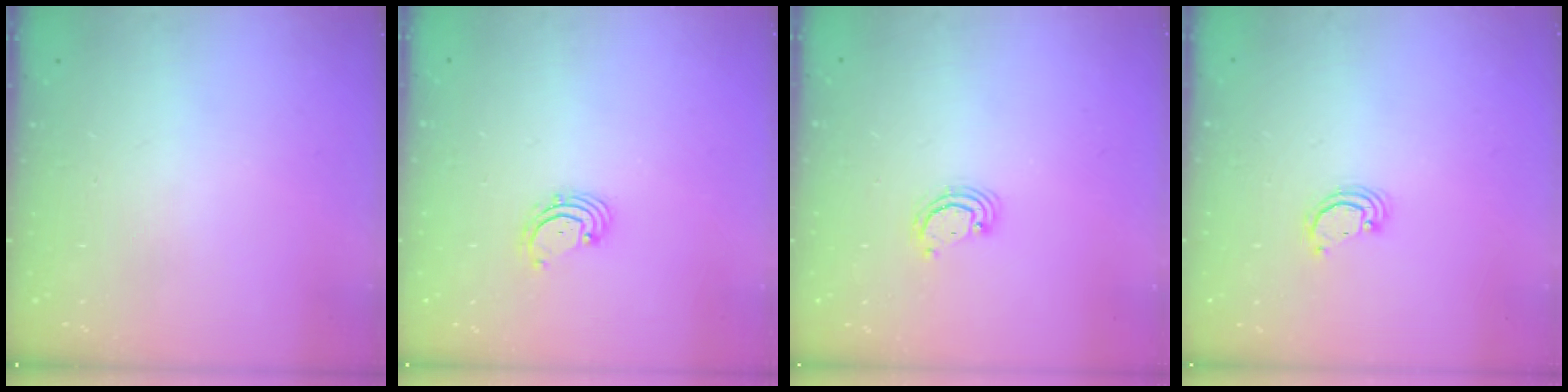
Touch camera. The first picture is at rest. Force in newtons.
{"total": 2.0, "press": 1.9, "slide": 0.6}
{"total": 2.5, "press": 2.5, "slide": 0.3}
{"total": 2.1, "press": 2.1, "slide": 0.1}